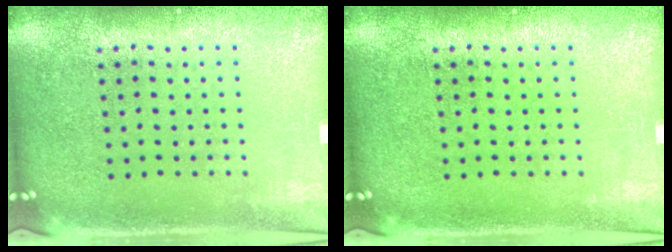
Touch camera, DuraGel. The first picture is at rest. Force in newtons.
{"total": 0.0}